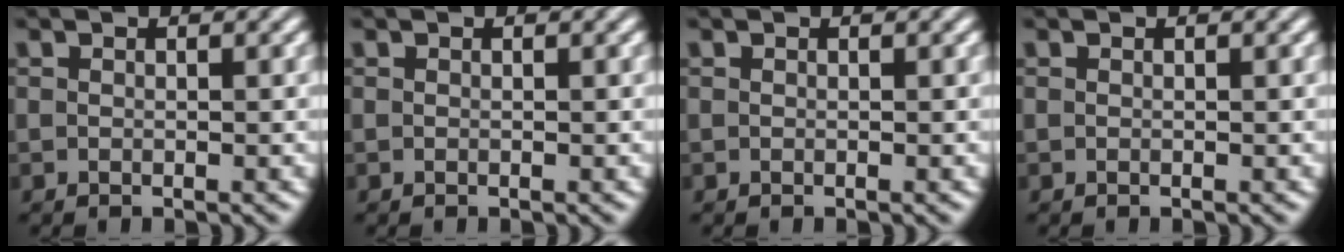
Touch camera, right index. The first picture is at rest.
{"total": 0.0}
{"total": 0.0}
{"total": 2.1, "force": [-0.2, -2.0, -0.6], "torque": [0.025, -0.009, 0.009]}